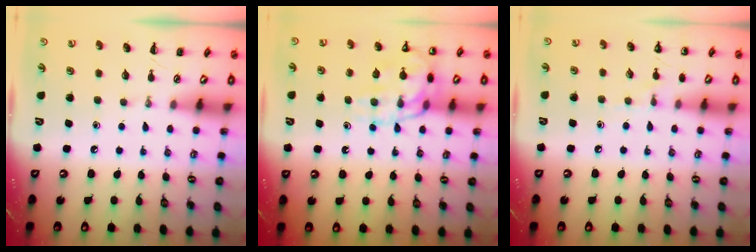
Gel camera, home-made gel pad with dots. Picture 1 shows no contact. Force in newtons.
{"total": 15.3, "press": 15.1, "slide": 2.3}
{"total": 6.5, "press": 6.3, "slide": 1.6}